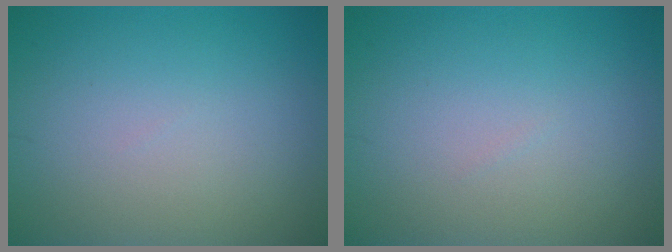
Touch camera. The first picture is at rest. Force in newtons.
{"total": 0.0}